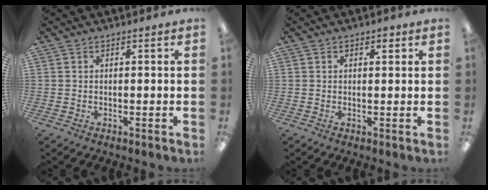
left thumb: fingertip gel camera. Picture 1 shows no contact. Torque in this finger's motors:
{"motor_torque": [-0.22, -0.09, -0.43, 0.30, 0.07]}